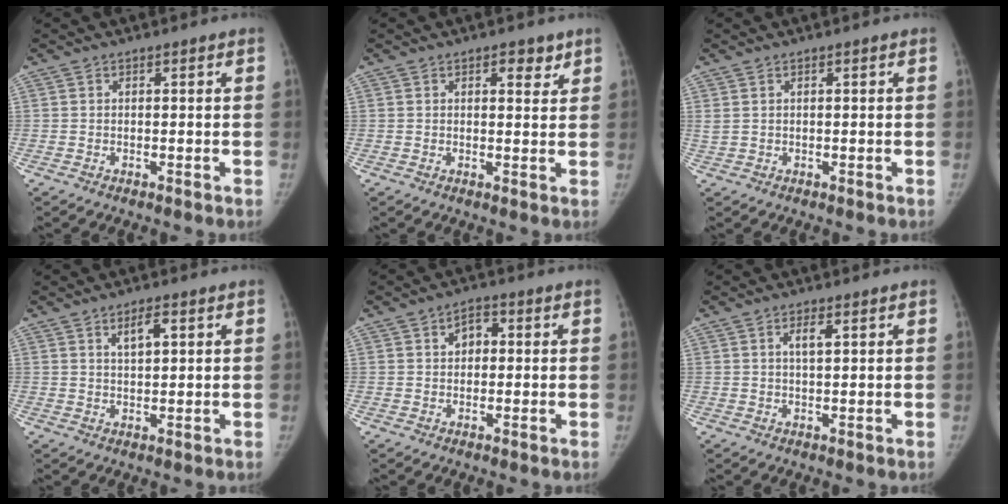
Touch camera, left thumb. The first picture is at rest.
{"total": 3.2, "force": [1.9, 1.6, 1.9], "torque": [-0.008, -0.010, 0.026]}
{"total": 1.1, "force": [0.5, 0.6, 0.7], "torque": [-0.021, 0.008, 0.017]}
{"total": 3.7, "force": [1.7, 1.4, 3.0], "torque": [-0.045, -0.005, 0.030]}
{"total": 3.8, "force": [0.8, 2.7, 2.5], "torque": [-0.020, 0.008, 0.008]}
{"total": 2.5, "force": [1.0, 0.8, 2.2], "torque": [-0.038, -0.001, 0.019]}